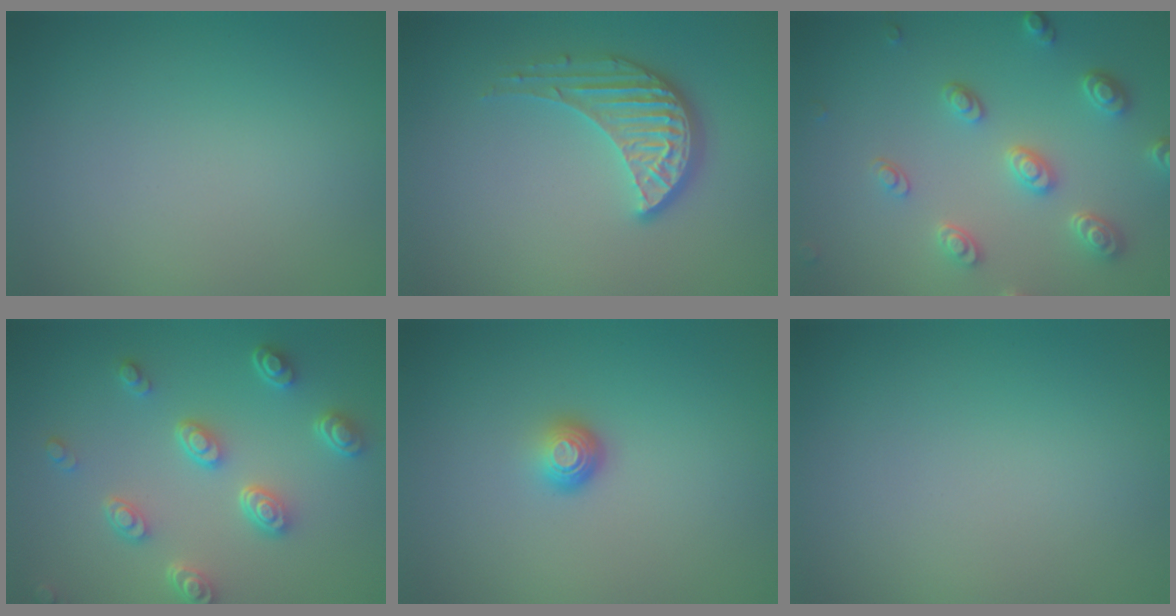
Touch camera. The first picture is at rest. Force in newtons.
{"total": 3.8, "press": 3.1, "slide": 2.2}
{"total": 4.4, "press": 3.6, "slide": 2.5}
{"total": 4.8, "press": 3.8, "slide": 2.9}
{"total": 1.4, "press": 1.0, "slide": 1.0}
{"total": 0.0}